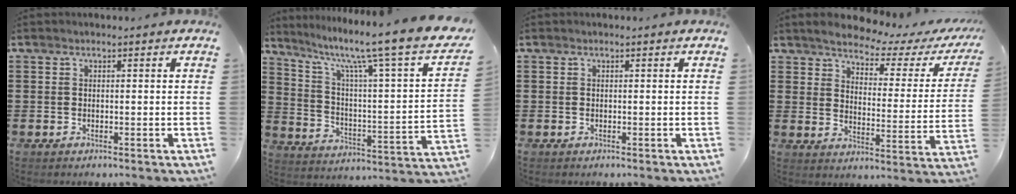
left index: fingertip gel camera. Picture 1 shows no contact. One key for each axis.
{"total": 10.4, "fx": 7.8, "fy": 0.1, "fz": 6.9, "tx": -0.143, "ty": -0.062, "tz": 0.114}
{"total": 0.0}
{"total": 3.9, "fx": 3.5, "fy": 0.8, "fz": 1.5, "tx": -0.053, "ty": -0.024, "tz": 0.053}